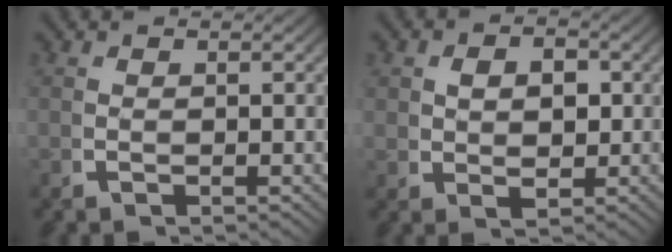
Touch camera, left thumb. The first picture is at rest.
{"total": 2.9, "force": [0.6, 2.1, 2.0], "torque": [-0.033, -0.014, 0.022]}